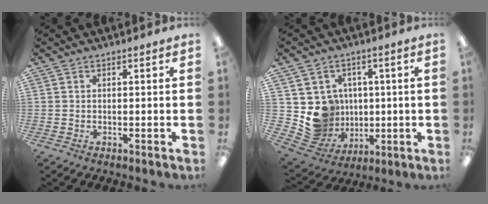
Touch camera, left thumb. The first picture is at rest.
{"total": 10.2, "force": [1.2, 10.0, 1.8], "torque": [-0.067, -0.018, 0.039]}